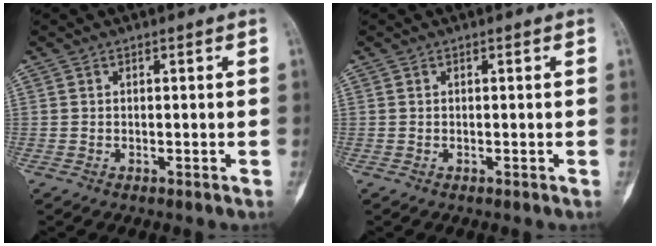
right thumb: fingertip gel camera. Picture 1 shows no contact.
{"total": 0.0}